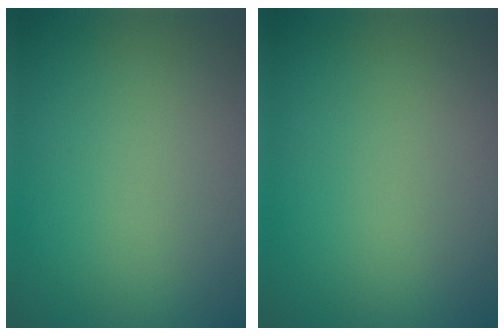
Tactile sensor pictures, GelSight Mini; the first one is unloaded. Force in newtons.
{"total": 0.0}